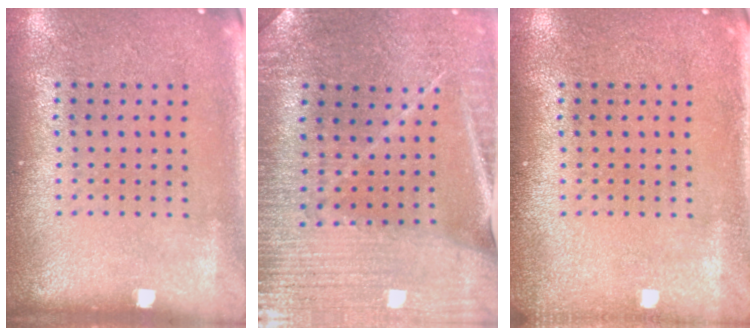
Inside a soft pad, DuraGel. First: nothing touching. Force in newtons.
{"total": 2.3, "press": 2.3, "slide": 0.1}
{"total": 0.9, "press": 0.8, "slide": 0.2}